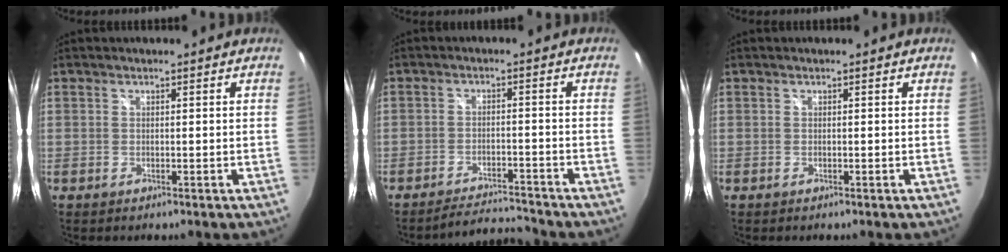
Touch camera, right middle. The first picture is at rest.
{"total": 6.7, "force": [-6.7, 0.1, 0.8], "torque": [-0.035, 0.004, -0.106]}
{"total": 0.0}